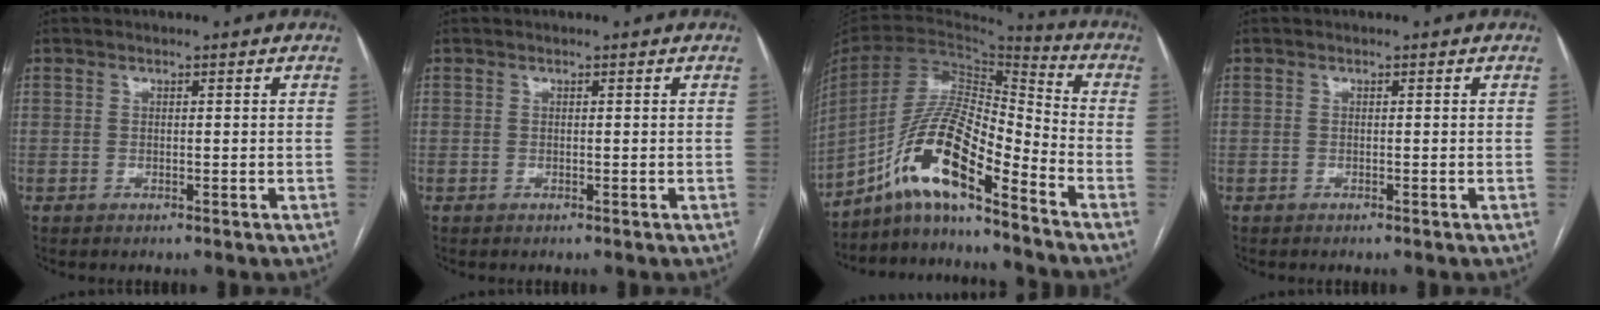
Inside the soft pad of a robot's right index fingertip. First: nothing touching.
{"total": 0.0}
{"total": 14.7, "force": [-9.8, 2.1, 10.8], "torque": [-0.210, 0.014, -0.177]}
{"total": 0.0}